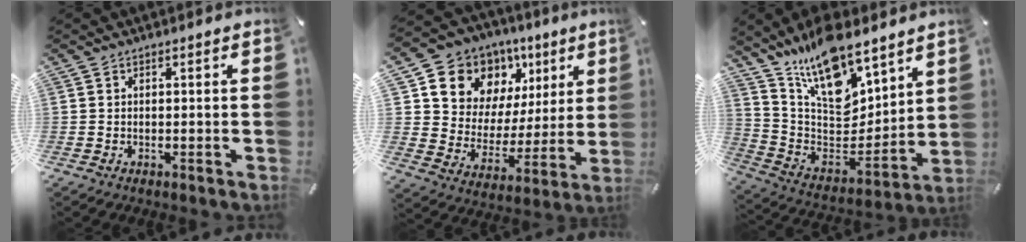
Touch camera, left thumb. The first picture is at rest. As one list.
[{"total": 13.1, "force": [7.9, 9.9, 3.2], "torque": [-0.057, -0.069, 0.145]}, {"total": 17.8, "force": [13.2, 8.2, 8.6], "torque": [-0.158, -0.098, 0.239]}]